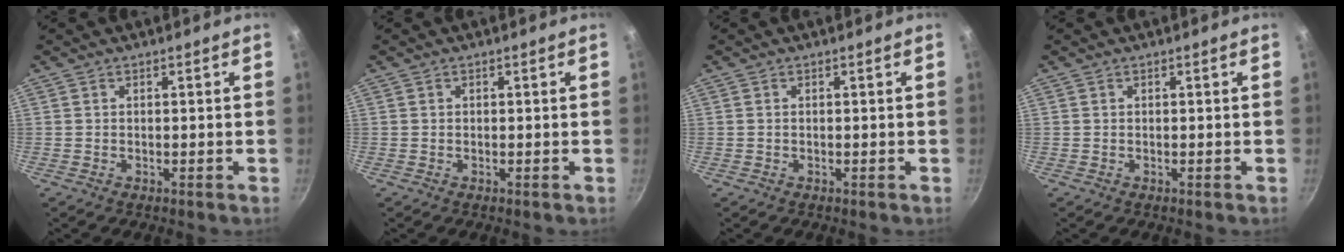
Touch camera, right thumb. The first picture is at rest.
{"total": 0.0}
{"total": 0.0}
{"total": 0.0}